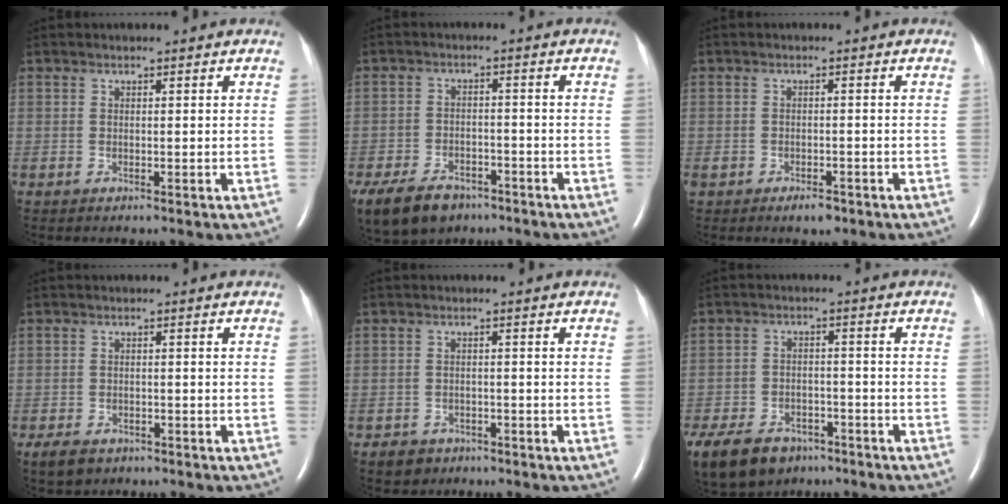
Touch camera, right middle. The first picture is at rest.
{"total": 13.1, "force": [-8.8, 7.9, 5.8], "torque": [-0.153, -0.015, -0.137]}
{"total": 2.6, "force": [-1.8, 1.3, 1.4], "torque": [-0.023, 0.000, -0.021]}
{"total": 4.0, "force": [-2.8, 2.5, 1.5], "torque": [-0.029, -0.002, -0.041]}
{"total": 3.0, "force": [-2.0, 2.3, 0.4], "torque": [-0.012, 0.008, -0.028]}
{"total": 16.2, "force": [-10.7, 9.9, 7.1], "torque": [-0.200, -0.020, -0.162]}